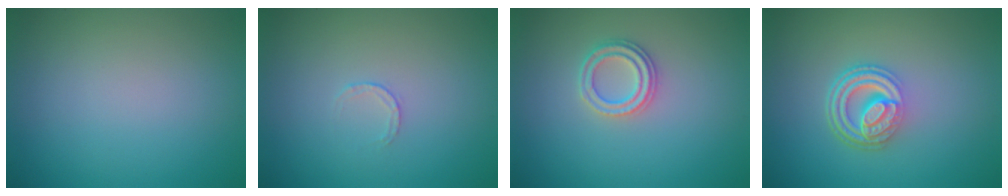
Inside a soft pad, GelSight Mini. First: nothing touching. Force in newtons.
{"total": 0.6, "press": 0.4, "slide": 0.4}
{"total": 2.3, "press": 2.1, "slide": 0.8}
{"total": 4.7, "press": 3.4, "slide": 3.3}